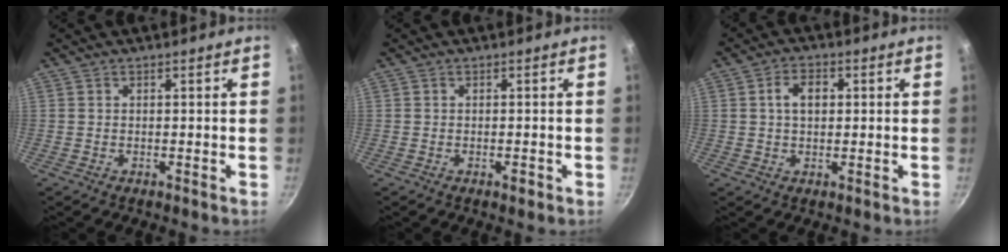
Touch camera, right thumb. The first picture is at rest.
{"total": 1.3, "force": [-0.6, 0.6, 1.0], "torque": [-0.014, 0.003, -0.011]}
{"total": 4.9, "force": [0.8, 3.2, 3.5], "torque": [-0.047, 0.010, 0.010]}